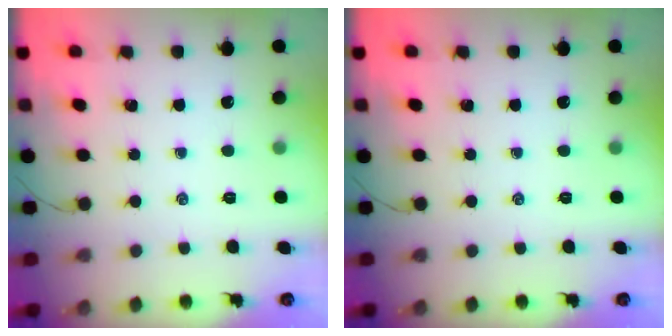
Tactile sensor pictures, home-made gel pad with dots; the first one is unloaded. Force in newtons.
{"total": 0.0}